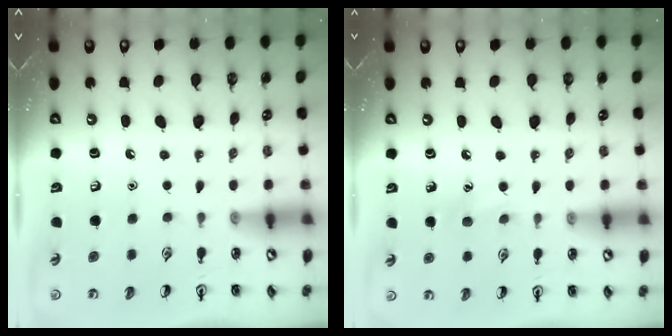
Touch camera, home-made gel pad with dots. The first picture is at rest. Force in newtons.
{"total": 6.5, "press": 6.3, "slide": 1.3}